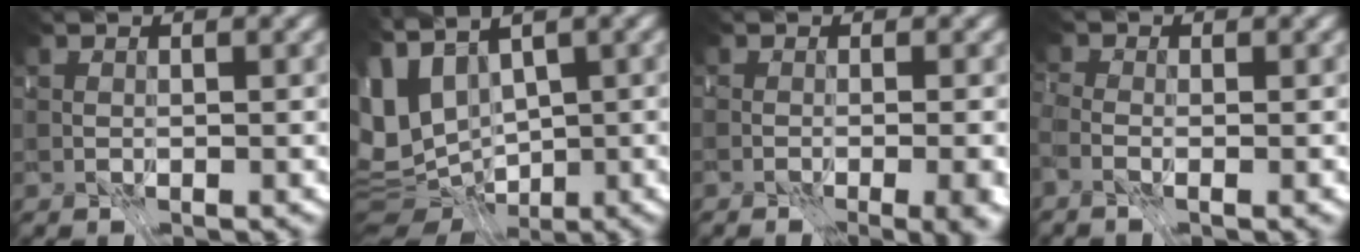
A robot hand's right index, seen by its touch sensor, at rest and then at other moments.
{"total": 6.6, "force": [-1.4, 3.4, 5.5], "torque": [-0.107, -0.010, 0.011]}
{"total": 7.1, "force": [-2.6, 3.4, 5.6], "torque": [-0.040, -0.018, -0.018]}
{"total": 1.7, "force": [-1.4, 0.1, 0.9], "torque": [0.001, 0.002, -0.042]}